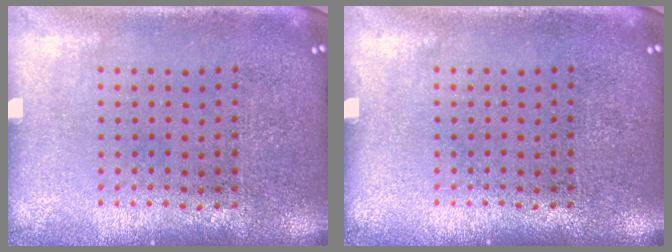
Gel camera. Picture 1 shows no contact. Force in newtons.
{"total": 0.0}